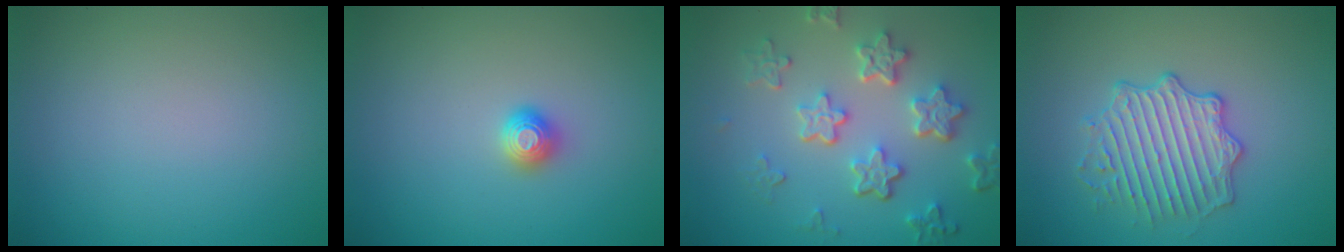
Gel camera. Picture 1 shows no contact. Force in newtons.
{"total": 1.3, "press": 1.2, "slide": 0.5}
{"total": 5.4, "press": 4.2, "slide": 3.4}
{"total": 4.0, "press": 3.8, "slide": 1.2}